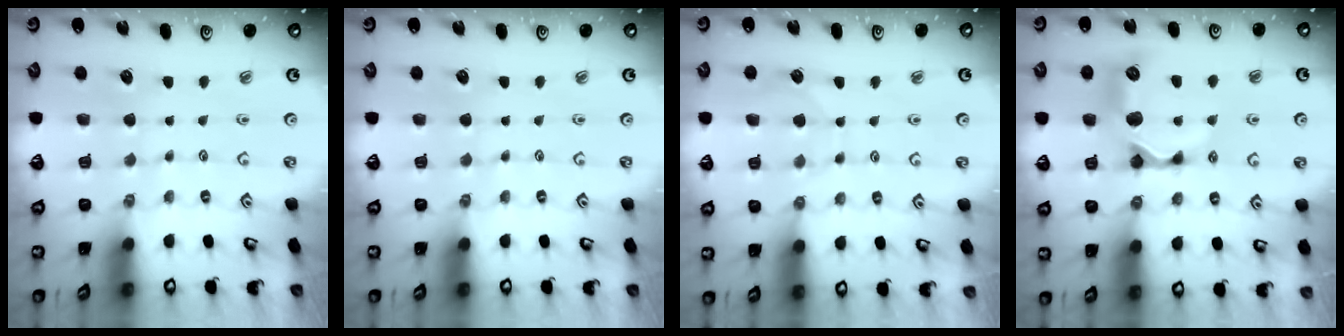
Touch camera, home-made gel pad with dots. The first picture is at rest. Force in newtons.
{"total": 0.0}
{"total": 6.1, "press": 6.1, "slide": 0.6}
{"total": 11.9, "press": 11.9, "slide": 0.6}